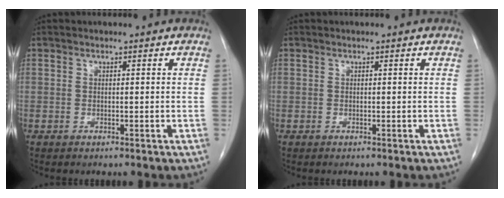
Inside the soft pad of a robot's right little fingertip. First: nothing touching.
{"total": 0.0}